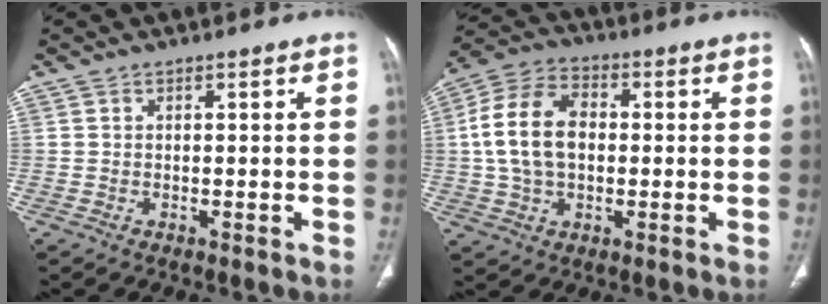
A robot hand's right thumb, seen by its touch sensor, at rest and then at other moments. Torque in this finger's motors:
{"motor_torque": [0.87, 1.31, 0.69, -0.51, 0.43]}